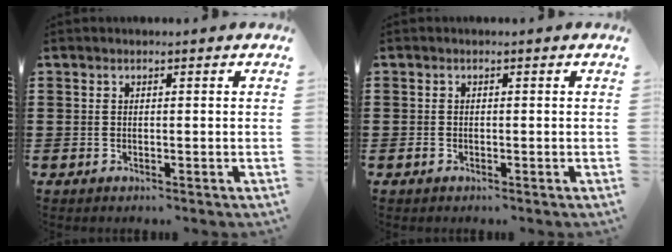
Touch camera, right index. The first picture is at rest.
{"total": 0.8, "force": [-0.5, 0.6, 0.2], "torque": [-0.004, 0.002, -0.011]}